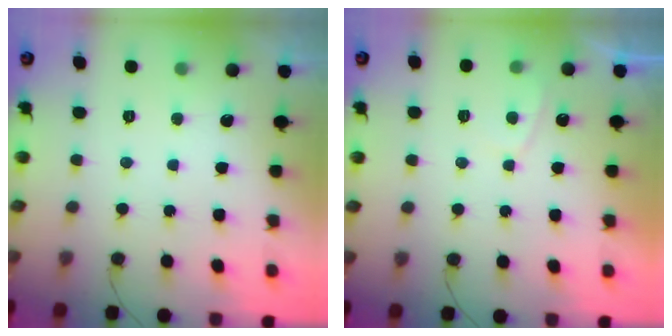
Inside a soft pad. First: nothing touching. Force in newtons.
{"total": 1.8, "press": 1.7, "slide": 0.6}